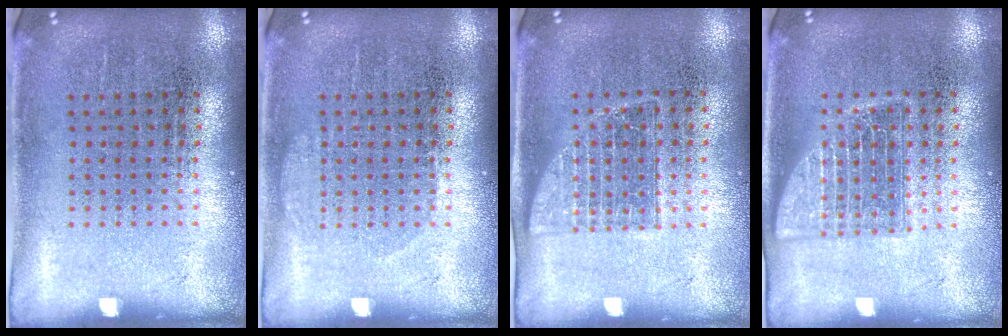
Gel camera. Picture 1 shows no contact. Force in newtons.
{"total": 0.9, "press": 0.9, "slide": 0.3}
{"total": 1.2, "press": 1.1, "slide": 0.6}
{"total": 2.3, "press": 2.3, "slide": 0.3}